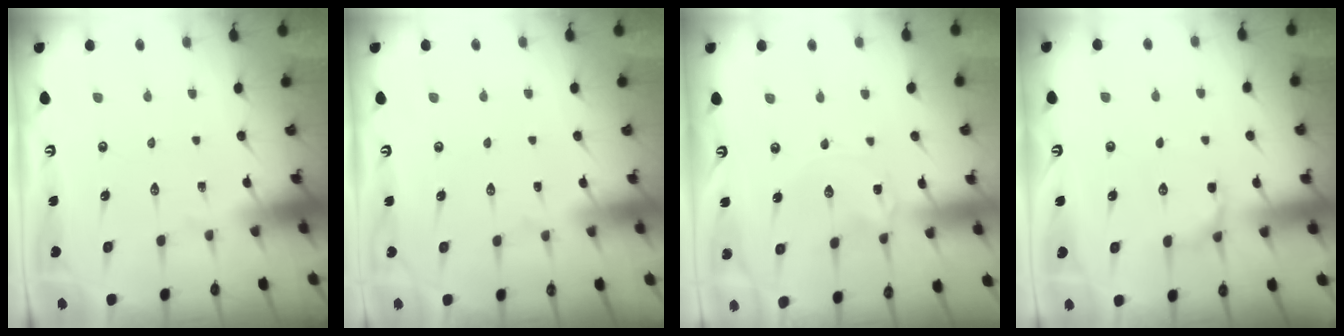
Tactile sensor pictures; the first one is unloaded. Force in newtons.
{"total": 1.6, "press": 1.6, "slide": 0.1}
{"total": 0.7, "press": 0.7, "slide": 0.1}
{"total": 6.0, "press": 5.8, "slide": 1.8}